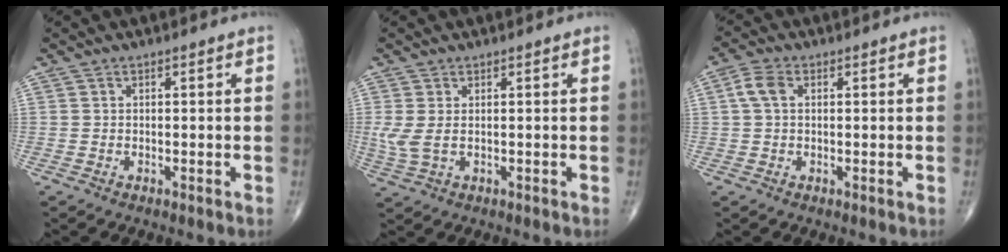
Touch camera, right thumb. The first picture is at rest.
{"total": 3.7, "force": [0.2, 2.0, 3.2], "torque": [-0.090, 0.002, 0.013]}
{"total": 3.7, "force": [0.7, 2.4, 2.8], "torque": [-0.066, 0.012, 0.013]}